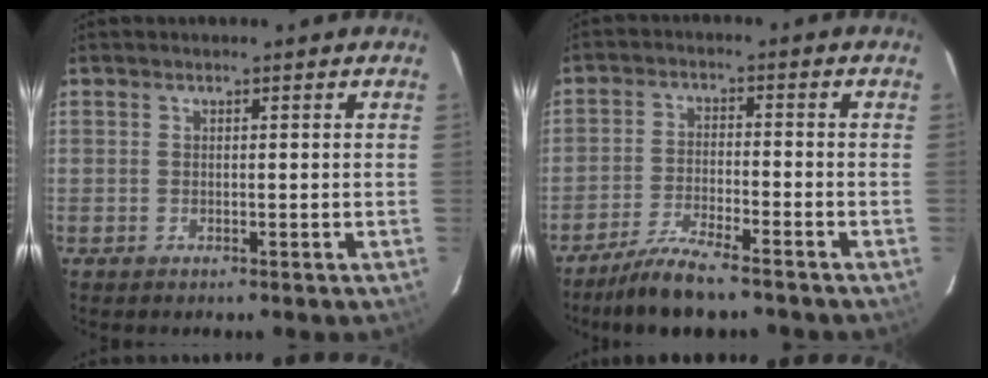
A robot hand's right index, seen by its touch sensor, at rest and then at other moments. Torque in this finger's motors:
{"motor_torque": [0.92, -0.87, 0.27, 0.07]}